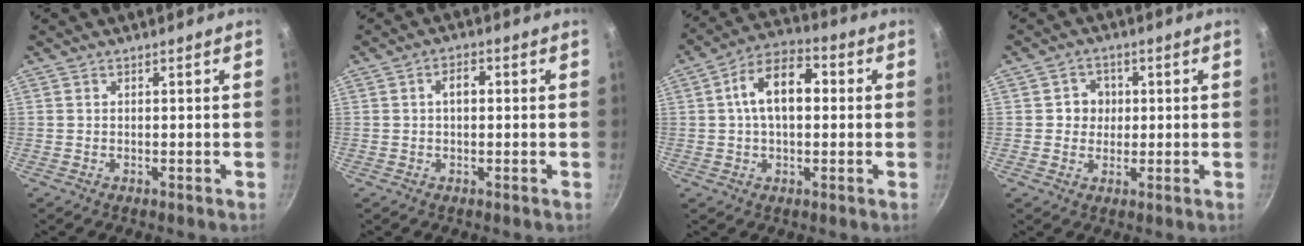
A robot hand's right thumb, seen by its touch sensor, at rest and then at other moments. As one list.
[{"total": 3.0, "force": [0.4, 1.7, 2.4], "torque": [-0.034, 0.010, 0.002]}, {"total": 11.6, "force": [1.5, 6.9, 9.2], "torque": [-0.125, 0.030, 0.010]}, {"total": 4.0, "force": [0.4, 3.8, 1.1], "torque": [0.014, 0.003, 0.000]}]